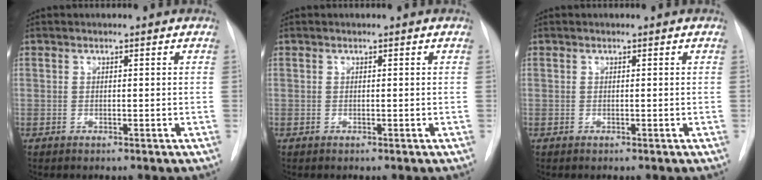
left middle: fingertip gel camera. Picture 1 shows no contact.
{"total": 0.0}
{"total": 0.0}